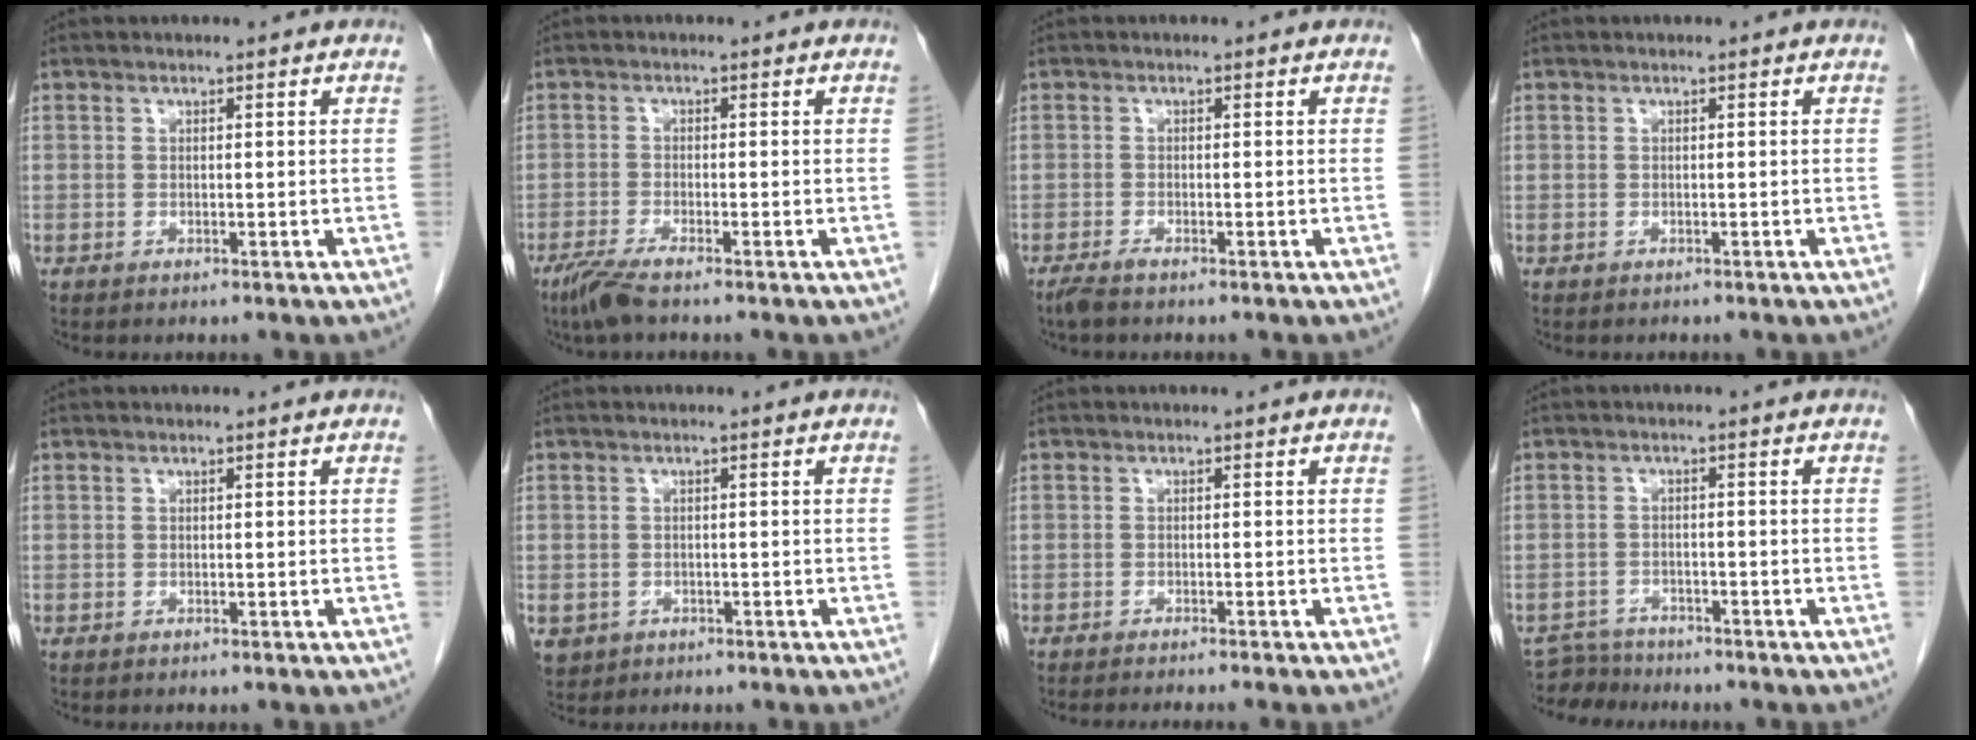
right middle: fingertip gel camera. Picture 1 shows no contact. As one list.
[{"total": 3.7, "force": [-2.8, 0.2, 2.4], "torque": [-0.054, -0.010, -0.058]}, {"total": 1.7, "force": [-1.4, 0.1, 1.0], "torque": [-0.026, -0.005, -0.027]}, {"total": 0.6, "force": [-0.3, 0.4, -0.1], "torque": [-0.004, 0.004, -0.008]}, {"total": 0.0}, {"total": 3.8, "force": [-1.7, 3.3, 0.8], "torque": [-0.014, 0.001, -0.020]}, {"total": 4.7, "force": [-4.2, -0.7, 2.0], "torque": [-0.014, -0.008, -0.060]}, {"total": 4.0, "force": [-3.8, 0.9, -0.6], "torque": [0.009, -0.007, -0.067]}]